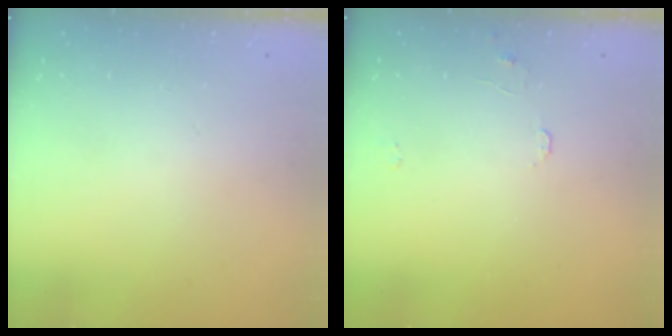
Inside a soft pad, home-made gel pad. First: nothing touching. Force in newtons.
{"total": 5.8, "press": 5.8, "slide": 0.5}